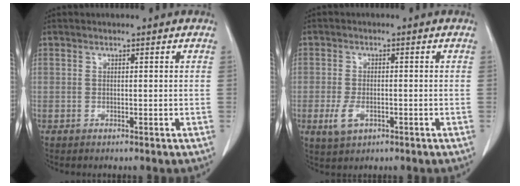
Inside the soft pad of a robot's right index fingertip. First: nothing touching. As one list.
[{"total": 3.7, "force": [-1.3, 2.1, 2.8], "torque": [-0.061, -0.002, -0.017]}]